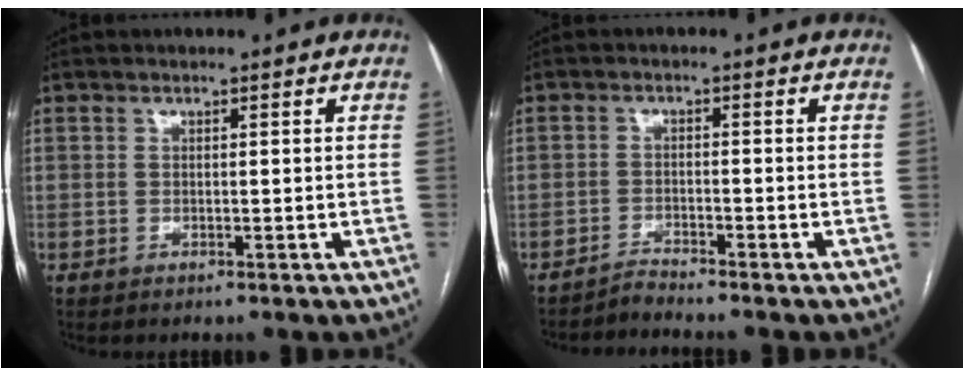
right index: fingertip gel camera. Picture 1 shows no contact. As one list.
[{"total": 2.2, "force": [-2.0, -0.8, -0.4], "torque": [0.005, -0.014, -0.036]}]